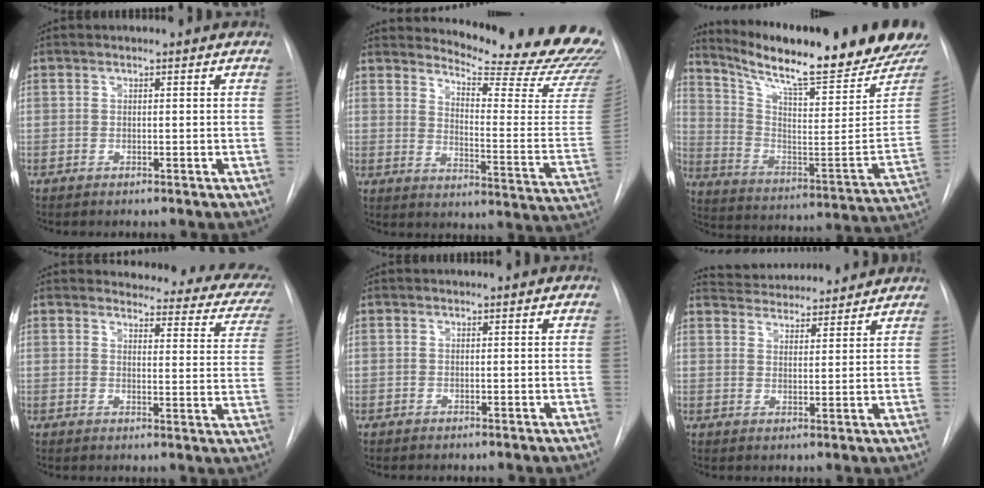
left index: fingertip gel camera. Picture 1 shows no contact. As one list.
[{"total": 22.3, "force": [21.1, 2.1, 6.6], "torque": [-0.091, -0.140, 0.245]}, {"total": 26.1, "force": [22.3, 1.7, 13.5], "torque": [-0.226, -0.074, 0.316]}, {"total": 18.4, "force": [17.2, 4.7, 4.6], "torque": [-0.019, -0.073, 0.163]}, {"total": 0.0}, {"total": 11.6, "force": [11.1, 2.2, 2.6], "torque": [-0.038, 0.021, 0.158]}]